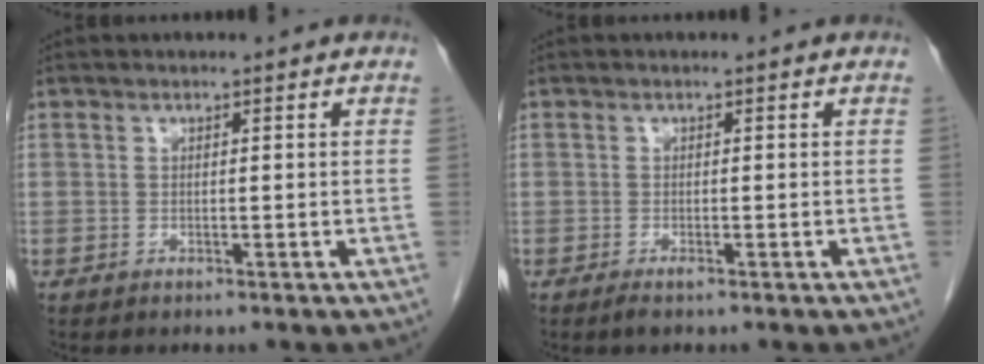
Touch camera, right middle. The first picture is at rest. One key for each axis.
{"total": 1.0, "fx": -0.7, "fy": 0.0, "fz": 0.7, "tx": -0.016, "ty": -0.003, "tz": -0.012}